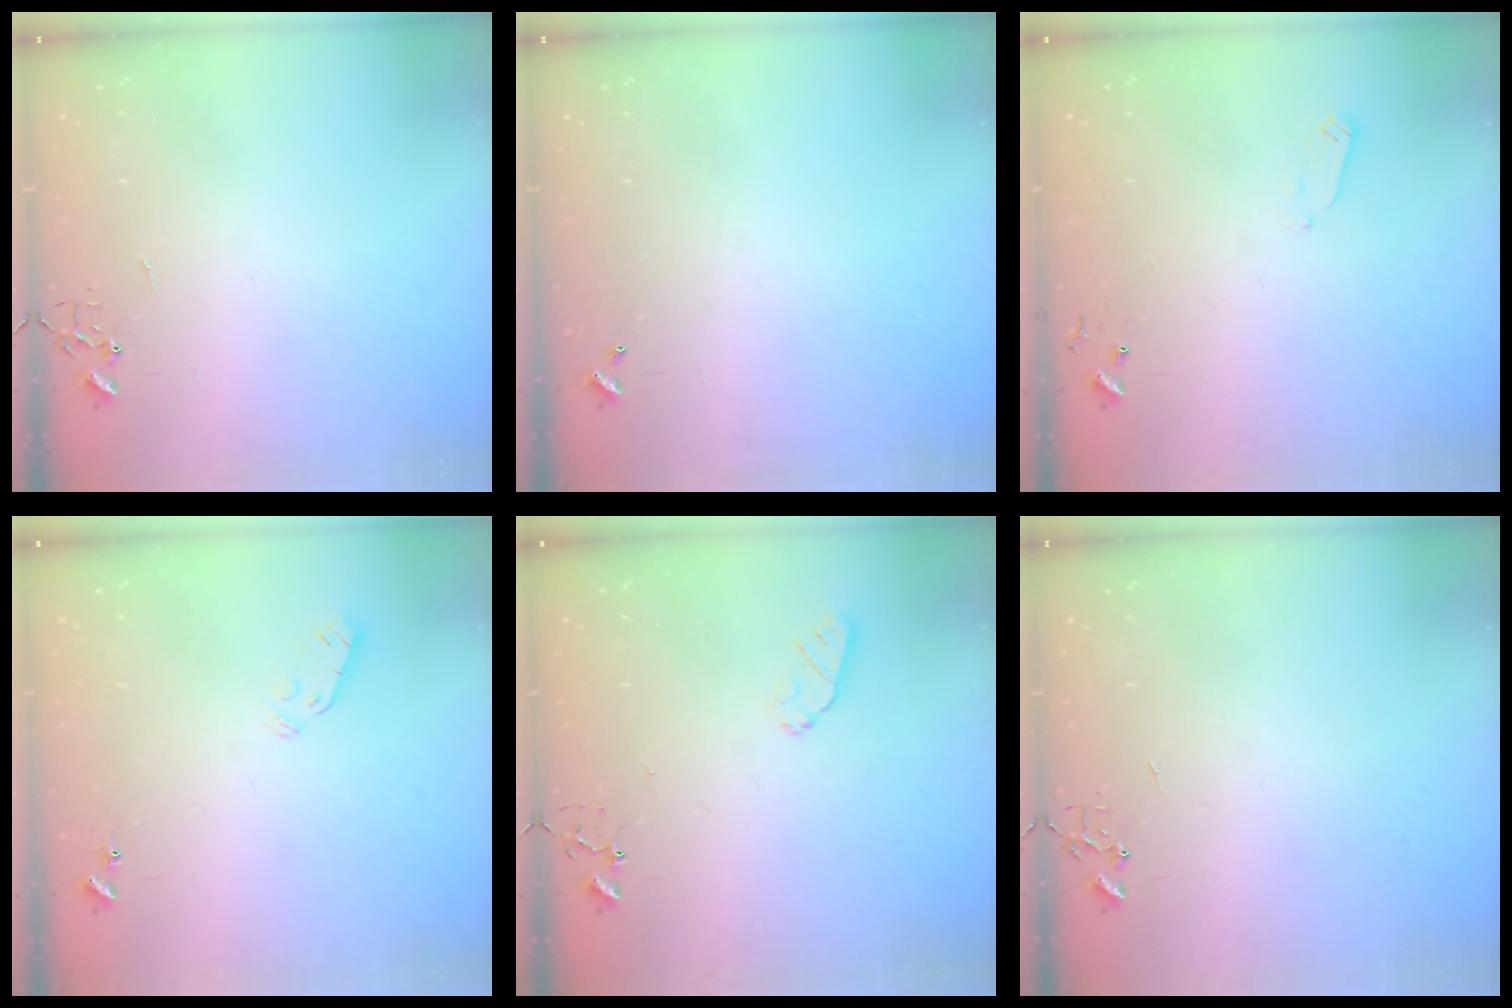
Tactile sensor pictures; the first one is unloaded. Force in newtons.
{"total": 0.0}
{"total": 2.4, "press": 2.3, "slide": 0.4}
{"total": 3.1, "press": 3.0, "slide": 0.9}
{"total": 5.5, "press": 5.4, "slide": 1.1}
{"total": 0.0}